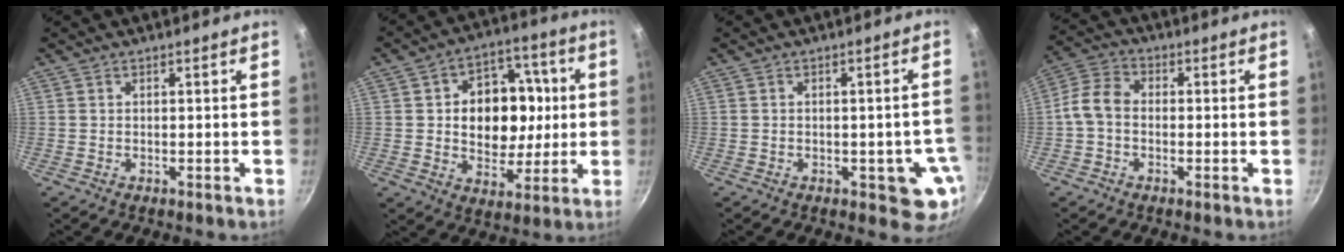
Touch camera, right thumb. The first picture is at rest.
{"total": 16.4, "force": [1.1, 12.4, 10.6], "torque": [-0.117, 0.012, 0.018]}
{"total": 6.7, "force": [-1.8, 3.5, 5.4], "torque": [-0.028, 0.008, -0.020]}
{"total": 6.1, "force": [-1.0, 4.5, 4.1], "torque": [-0.080, 0.028, -0.037]}